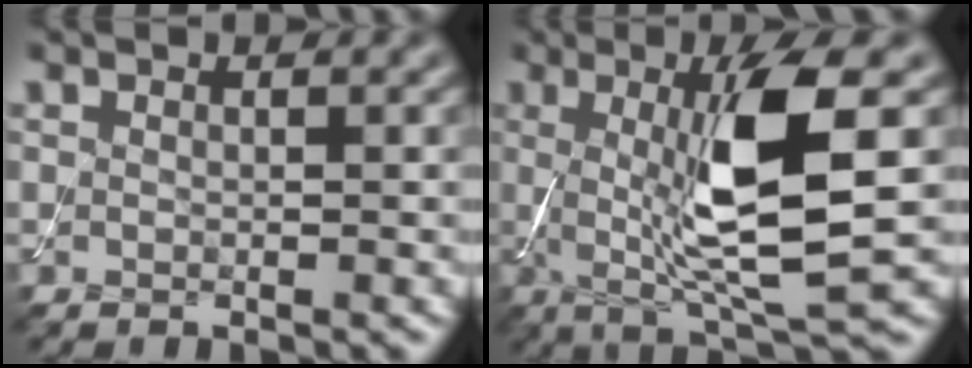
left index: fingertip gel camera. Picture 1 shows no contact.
{"total": 9.4, "force": [0.5, 1.8, 9.3], "torque": [-0.151, -0.008, 0.018]}